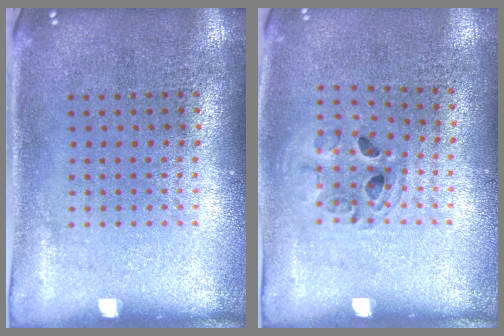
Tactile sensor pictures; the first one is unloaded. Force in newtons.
{"total": 1.0, "press": 1.0, "slide": 0.1}